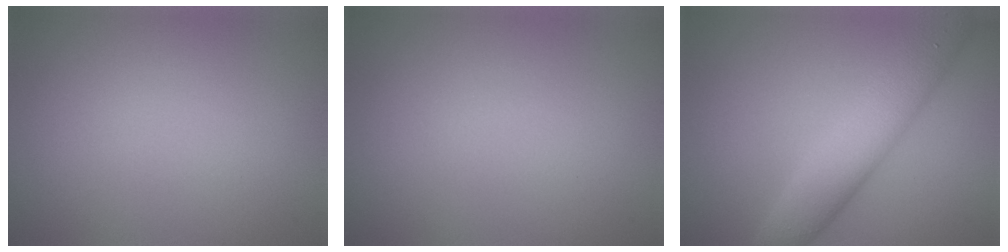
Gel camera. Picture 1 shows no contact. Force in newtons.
{"total": 0.0}
{"total": 6.1, "press": 6.1, "slide": 0.1}